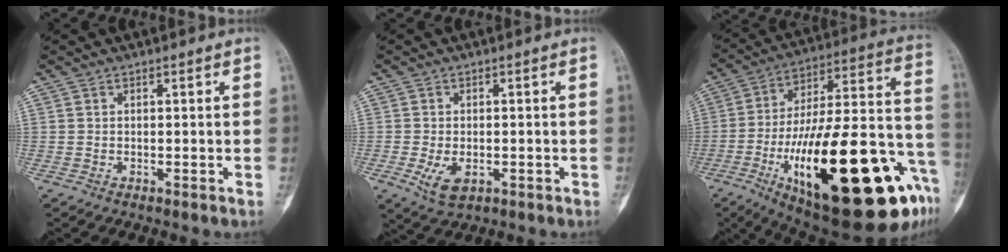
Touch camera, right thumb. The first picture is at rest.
{"total": 5.1, "force": [-1.5, 3.0, 3.9], "torque": [-0.070, -0.004, -0.018]}
{"total": 38.6, "force": [-14.5, 12.3, 33.5], "torque": [-0.462, 0.042, -0.214]}